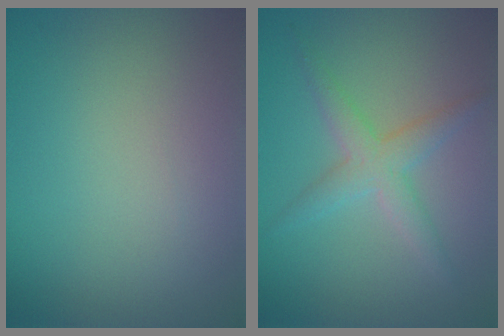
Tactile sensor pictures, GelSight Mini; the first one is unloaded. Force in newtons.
{"total": 3.0, "press": 3.0, "slide": 0.1}